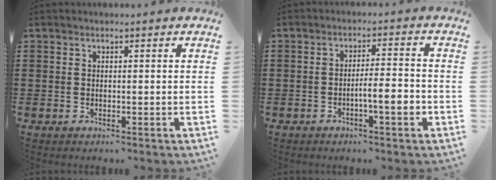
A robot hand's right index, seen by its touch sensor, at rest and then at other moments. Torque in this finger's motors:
{"motor_torque": [0.37, -0.10, 0.33, 0.04]}